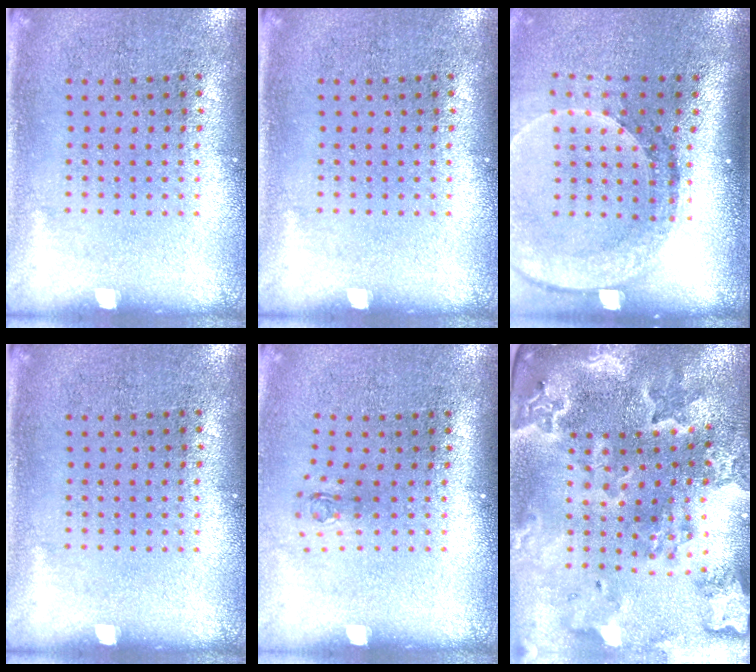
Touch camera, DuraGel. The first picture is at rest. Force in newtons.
{"total": 0.0}
{"total": 2.8, "press": 2.1, "slide": 1.8}
{"total": 0.0}
{"total": 0.7, "press": 0.3, "slide": 0.6}
{"total": 4.1, "press": 3.5, "slide": 2.2}